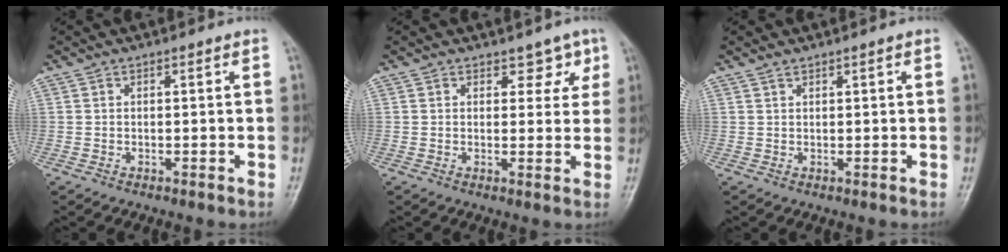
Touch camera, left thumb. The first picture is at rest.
{"total": 3.6, "force": [2.2, 2.4, 1.4], "torque": [0.015, -0.010, 0.026]}
{"total": 0.8, "force": [0.7, 0.3, 0.2], "torque": [0.000, 0.005, 0.014]}